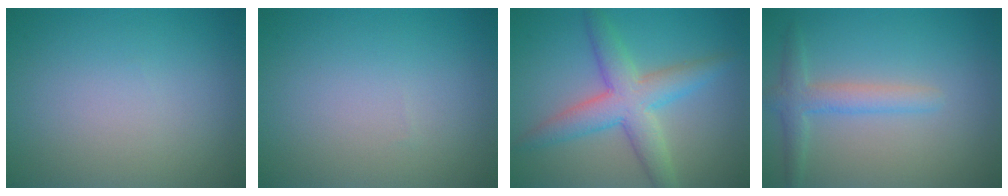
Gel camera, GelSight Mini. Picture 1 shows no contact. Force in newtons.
{"total": 0.0}
{"total": 5.5, "press": 5.5, "slide": 0.1}
{"total": 2.5, "press": 2.5, "slide": 0.1}